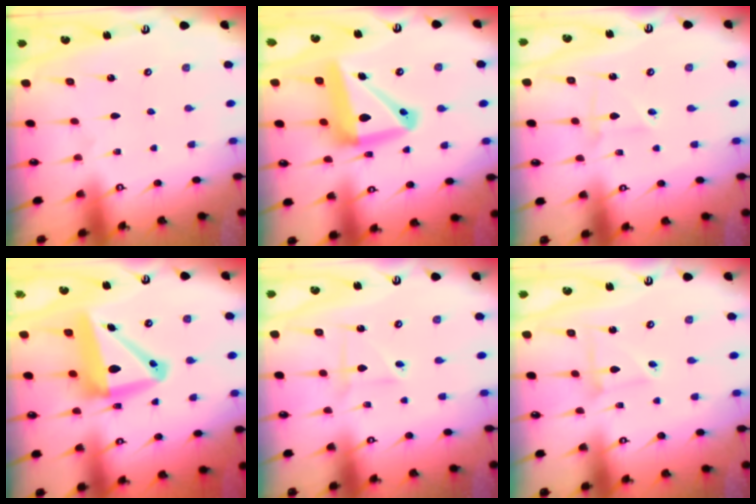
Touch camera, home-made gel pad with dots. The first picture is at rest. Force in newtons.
{"total": 16.0, "press": 15.8, "slide": 2.2}
{"total": 2.6, "press": 2.4, "slide": 0.9}
{"total": 14.0, "press": 13.6, "slide": 3.2}
{"total": 2.1, "press": 2.0, "slide": 0.5}
{"total": 3.9, "press": 3.9, "slide": 0.4}